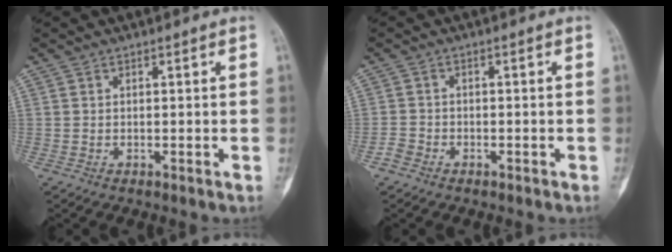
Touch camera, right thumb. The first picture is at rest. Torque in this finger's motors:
{"motor_torque": [0.99, 0.62, 0.42, -0.59, -0.08]}